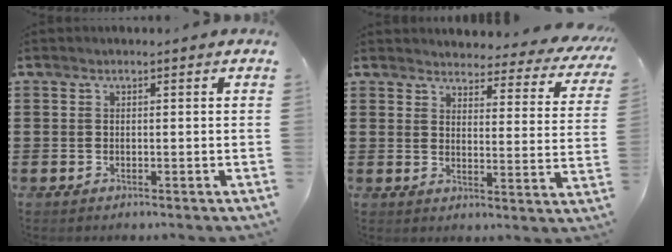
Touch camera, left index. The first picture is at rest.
{"total": 3.5, "force": [3.4, 0.4, 0.8], "torque": [-0.029, -0.031, 0.054]}